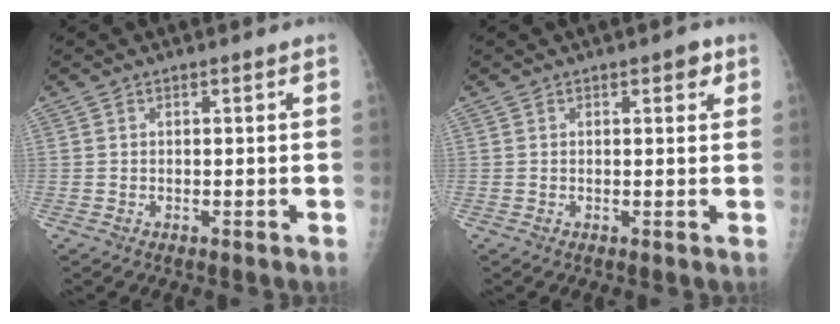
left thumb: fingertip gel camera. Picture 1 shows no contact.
{"total": 2.3, "force": [1.2, 0.9, 1.7], "torque": [-0.013, -0.002, 0.012]}